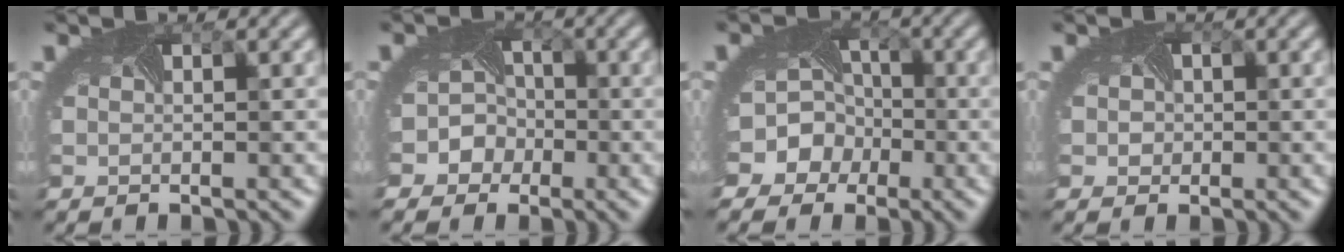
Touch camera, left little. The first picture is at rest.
{"total": 4.8, "force": [-1.8, 4.3, 1.2], "torque": [0.000, 0.006, -0.044]}
{"total": 10.0, "force": [-3.5, 8.8, 3.3], "torque": [-0.067, -0.001, -0.081]}
{"total": 2.2, "force": [0.4, 2.0, 0.9], "torque": [-0.010, 0.009, -0.008]}